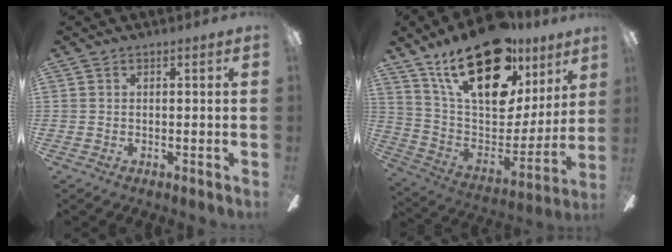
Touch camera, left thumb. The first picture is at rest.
{"total": 26.6, "force": [16.7, 12.5, 16.6], "torque": [-0.275, -0.100, 0.295]}